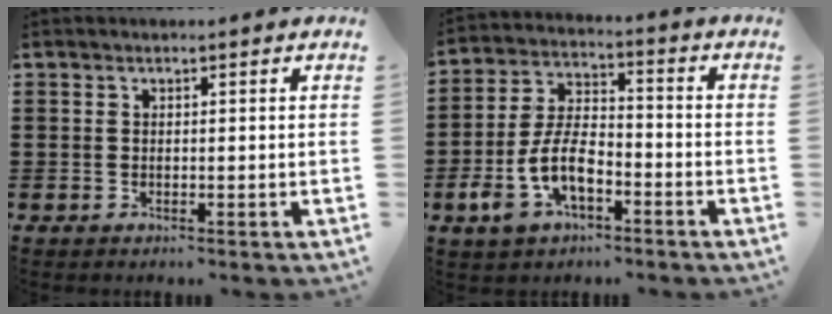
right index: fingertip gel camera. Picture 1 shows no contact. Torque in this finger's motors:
{"motor_torque": [2.14, 0.00, 1.05, 0.21]}